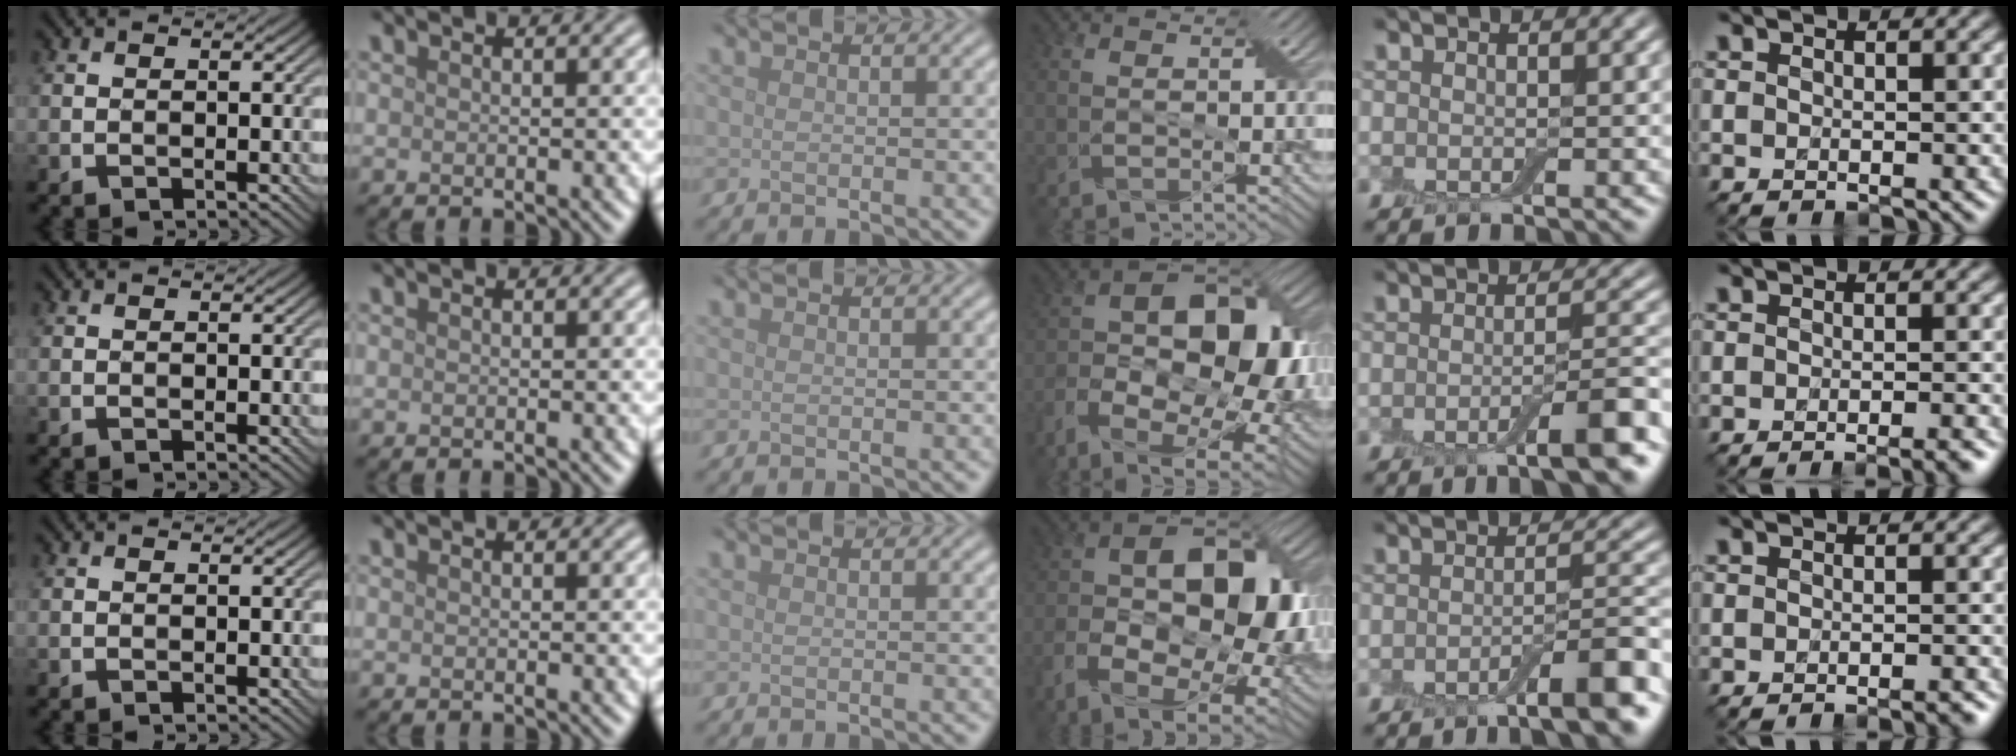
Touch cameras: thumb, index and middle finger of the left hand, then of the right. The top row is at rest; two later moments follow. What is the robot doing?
{"motion": "insert", "object": "backpack"}